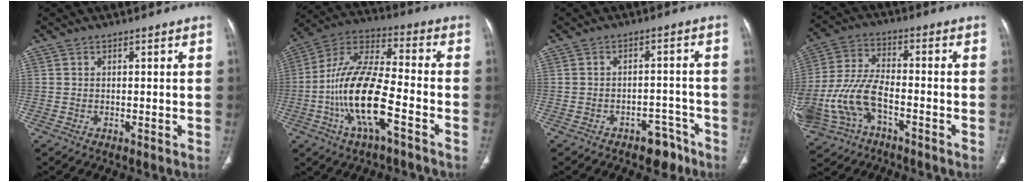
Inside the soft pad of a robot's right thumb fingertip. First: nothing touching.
{"total": 17.0, "force": [-5.6, 5.6, 15.0], "torque": [-0.300, 0.037, -0.107]}
{"total": 5.7, "force": [-4.1, 3.3, 2.3], "torque": [-0.011, 0.038, -0.053]}
{"total": 14.6, "force": [-5.2, 8.3, 10.8], "torque": [-0.240, 0.028, -0.094]}